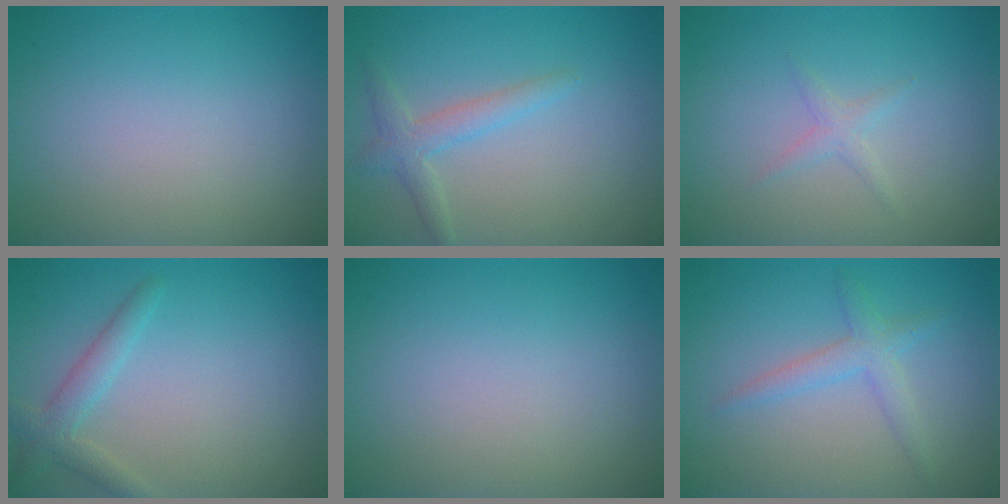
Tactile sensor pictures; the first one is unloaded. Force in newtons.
{"total": 2.2, "press": 2.2, "slide": 0.1}
{"total": 1.1, "press": 1.1, "slide": 0.1}
{"total": 2.4, "press": 2.3, "slide": 0.1}
{"total": 0.0}
{"total": 2.2, "press": 2.2, "slide": 0.2}